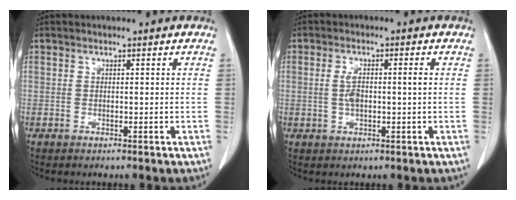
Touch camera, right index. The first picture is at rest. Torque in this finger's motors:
{"motor_torque": [0.04, 0.13, 0.11, 0.05]}